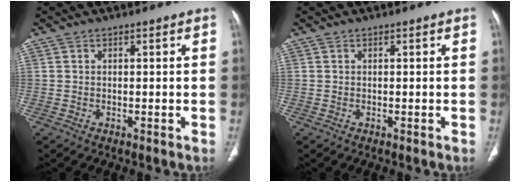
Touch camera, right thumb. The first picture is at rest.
{"total": 0.0}